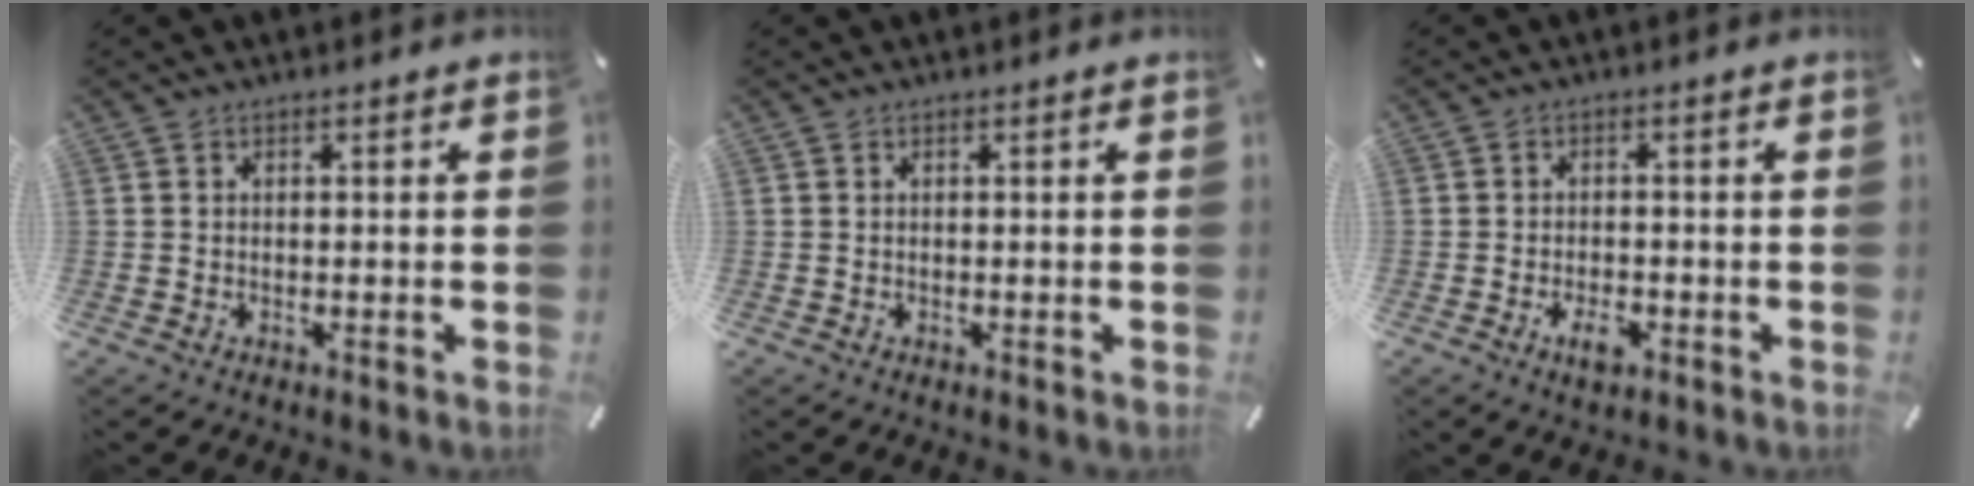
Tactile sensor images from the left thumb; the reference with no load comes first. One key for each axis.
{"total": 0.0}
{"total": 3.4, "fx": -1.6, "fy": 1.6, "fz": 2.5, "tx": -0.055, "ty": 0.002, "tz": -0.031}